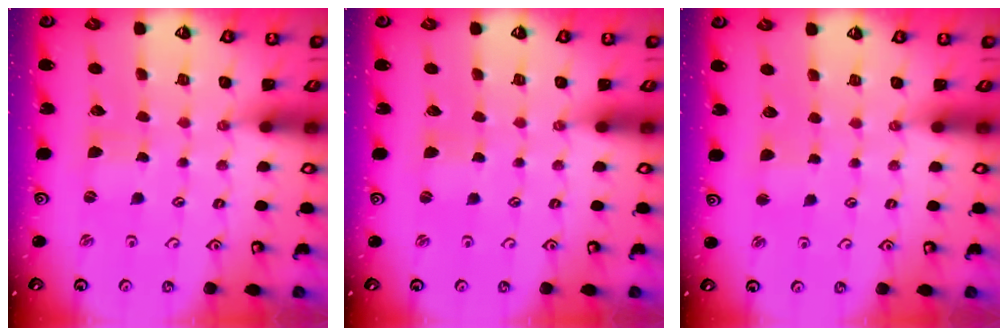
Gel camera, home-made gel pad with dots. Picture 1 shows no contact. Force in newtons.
{"total": 0.7, "press": 0.7, "slide": 0.2}
{"total": 2.0, "press": 2.0, "slide": 0.3}